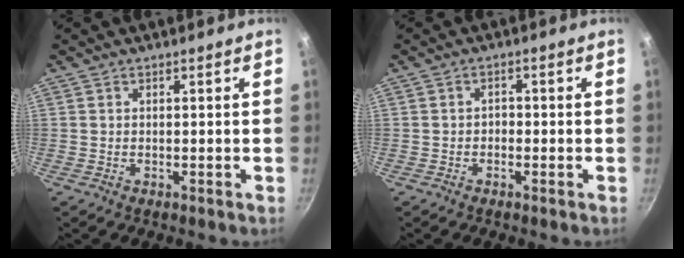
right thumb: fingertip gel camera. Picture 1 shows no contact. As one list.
[{"total": 1.3, "force": [-0.7, 1.0, 0.5], "torque": [-0.005, 0.008, -0.013]}]